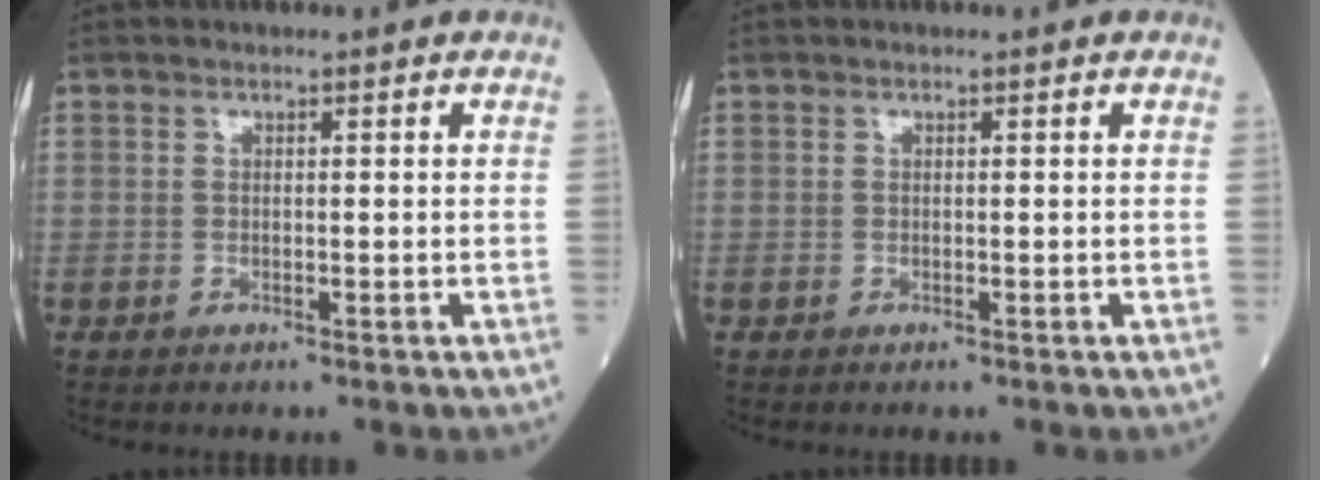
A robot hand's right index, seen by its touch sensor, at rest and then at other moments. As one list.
[{"total": 0.0}]